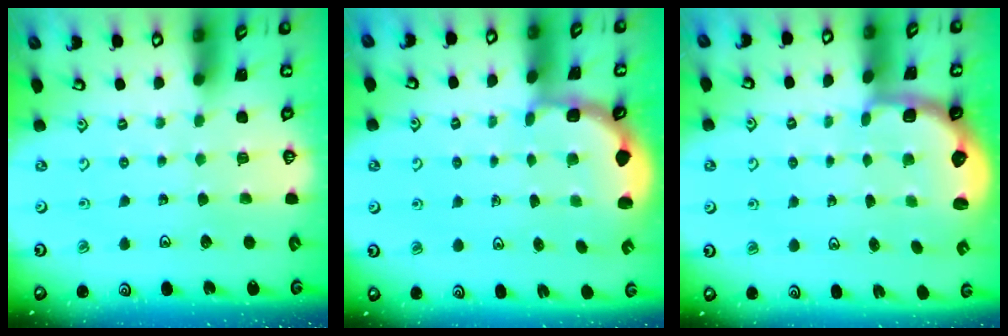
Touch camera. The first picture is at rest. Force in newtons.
{"total": 2.5, "press": 1.9, "slide": 1.6}
{"total": 2.6, "press": 2.1, "slide": 1.7}